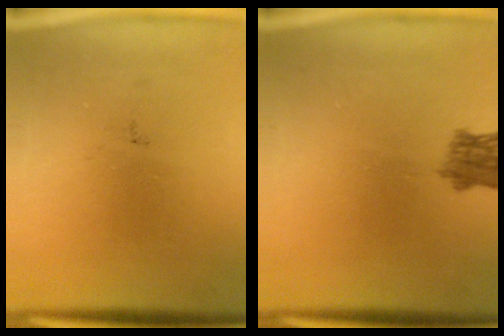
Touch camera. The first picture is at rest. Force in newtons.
{"total": 3.5}